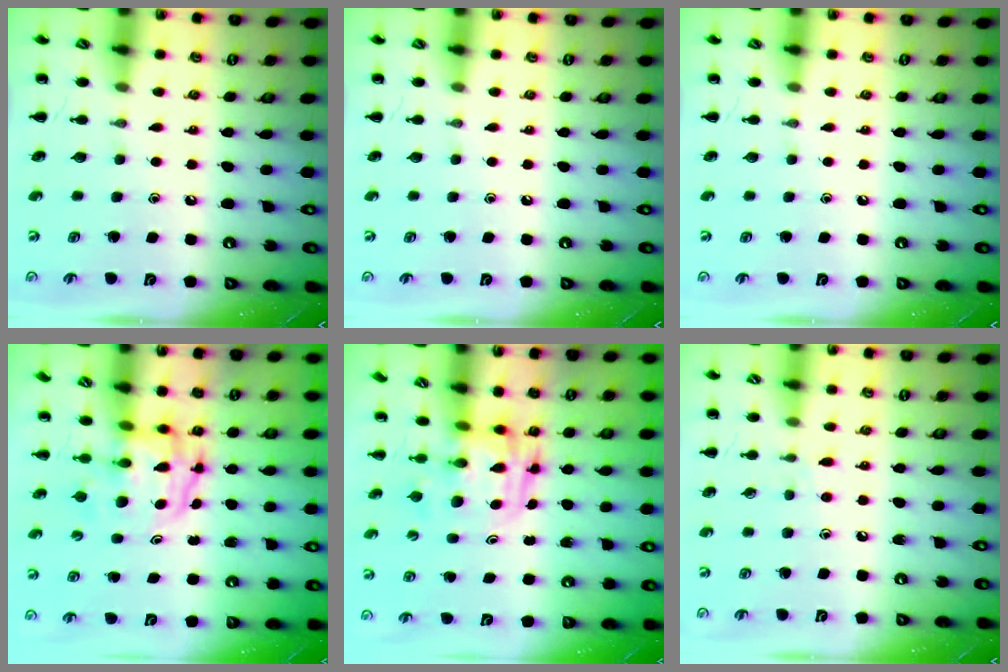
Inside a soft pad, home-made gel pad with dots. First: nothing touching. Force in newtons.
{"total": 0.0}
{"total": 0.0}
{"total": 3.7, "press": 3.7, "slide": 0.6}
{"total": 3.0, "press": 3.0, "slide": 0.5}
{"total": 5.4, "press": 4.9, "slide": 2.4}